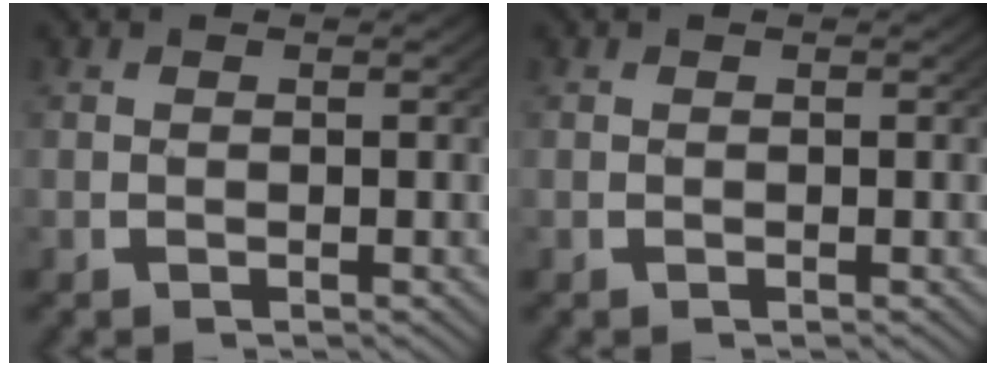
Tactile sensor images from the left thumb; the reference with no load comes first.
{"total": 0.0}